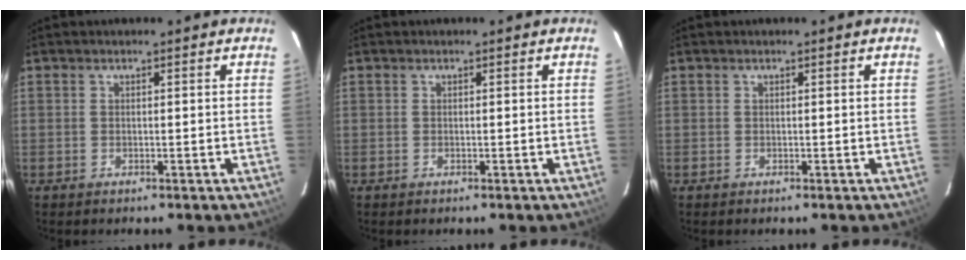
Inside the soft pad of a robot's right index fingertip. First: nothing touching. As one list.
[{"total": 0.0}, {"total": 0.0}]